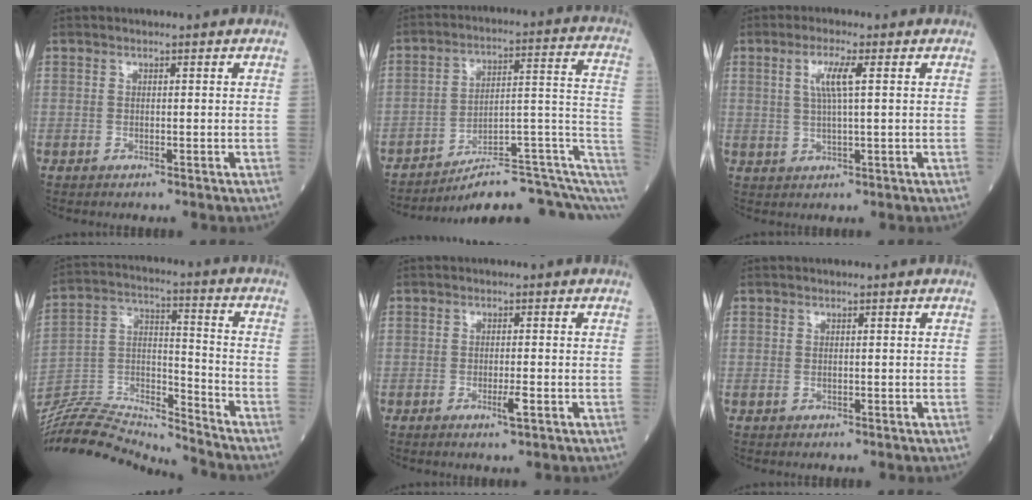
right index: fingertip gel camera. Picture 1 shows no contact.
{"total": 16.4, "force": [-11.0, 2.9, 11.8], "torque": [-0.103, 0.069, -0.152]}
{"total": 4.3, "force": [1.3, 0.0, 4.1], "torque": [-0.083, 0.003, 0.026]}
{"total": 18.6, "force": [-18.3, -0.1, 3.6], "torque": [-0.064, 0.031, -0.319]}
{"total": 2.3, "force": [-0.9, 0.0, 2.2], "torque": [-0.039, -0.005, -0.016]}
{"total": 0.0}